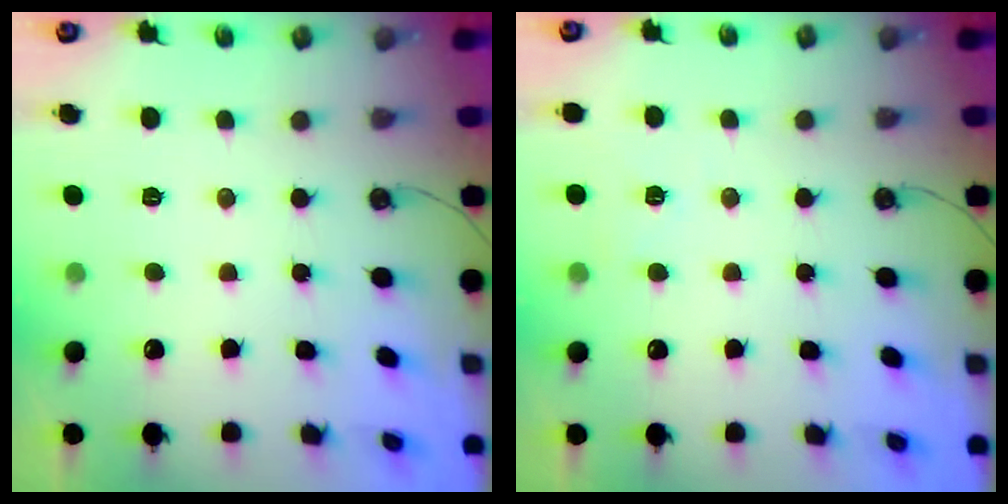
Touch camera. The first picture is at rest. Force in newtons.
{"total": 5.0, "press": 4.7, "slide": 1.8}